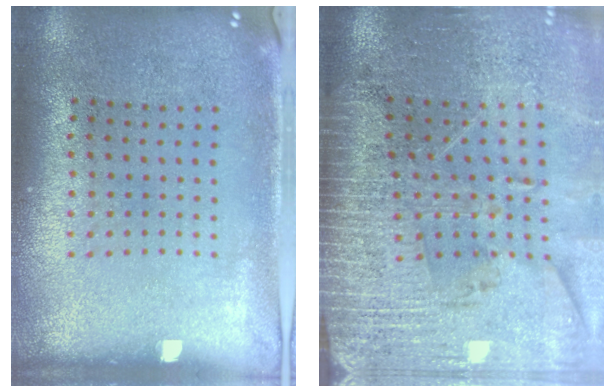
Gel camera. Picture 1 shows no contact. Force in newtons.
{"total": 3.3, "press": 3.1, "slide": 1.0}